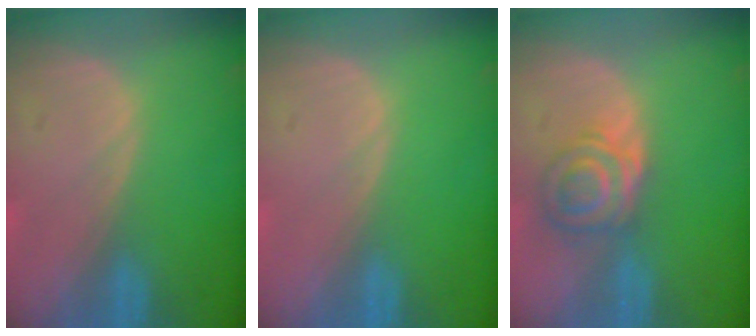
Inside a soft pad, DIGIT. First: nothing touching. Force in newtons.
{"total": 0.0}
{"total": 5.7, "press": 5.4, "slide": 2.0}